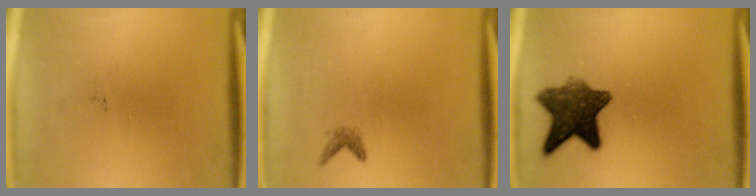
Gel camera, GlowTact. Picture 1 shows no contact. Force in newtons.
{"total": 0.9}
{"total": 9.2}